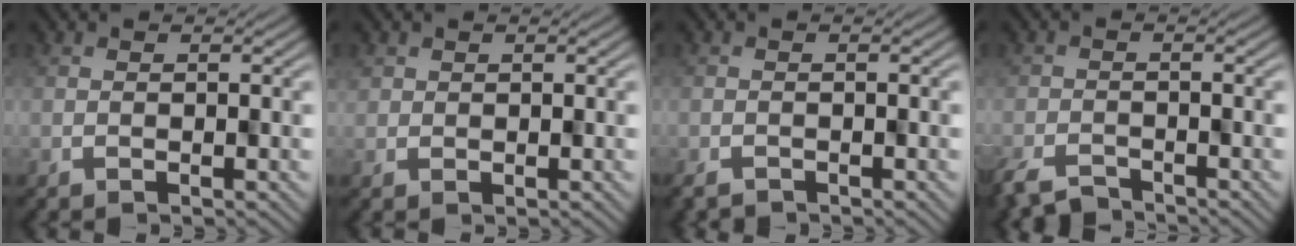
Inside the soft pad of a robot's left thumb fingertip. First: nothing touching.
{"total": 0.9, "force": [0.3, 0.8, -0.3], "torque": [0.004, -0.002, 0.006]}
{"total": 1.8, "force": [-1.7, 0.5, 0.3], "torque": [-0.008, -0.007, -0.030]}
{"total": 4.5, "force": [-4.0, 1.7, 1.3], "torque": [-0.026, -0.008, -0.078]}